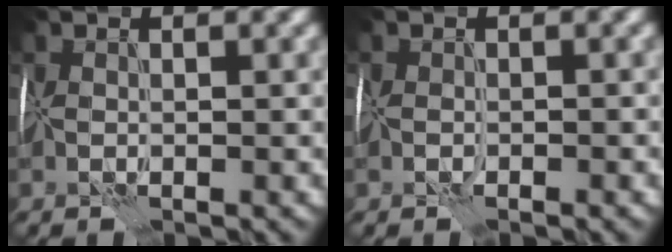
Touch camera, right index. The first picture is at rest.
{"total": 1.3, "force": [-0.7, 0.8, 0.6], "torque": [0.000, -0.006, -0.009]}